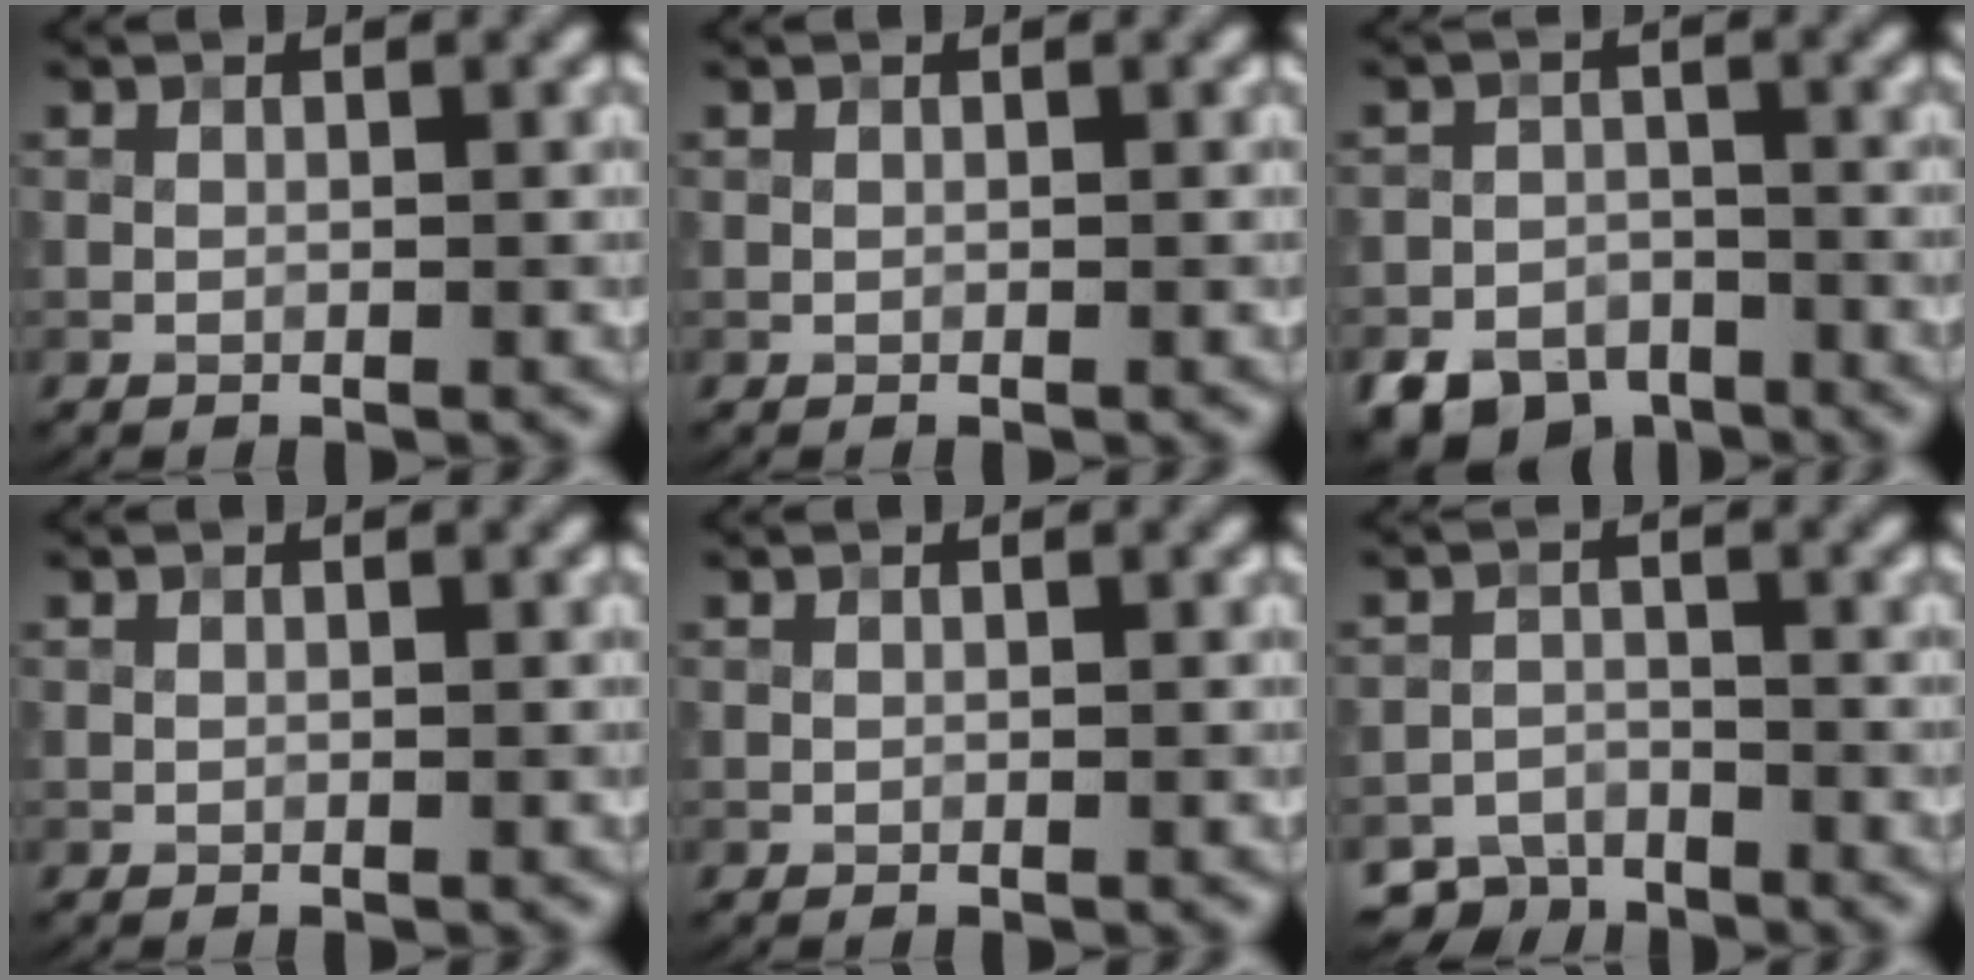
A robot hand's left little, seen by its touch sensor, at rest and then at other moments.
{"total": 0.0}
{"total": 6.3, "force": [-4.5, 4.1, 1.6], "torque": [-0.016, -0.011, -0.072]}
{"total": 0.0}
{"total": 0.0}
{"total": 3.3, "force": [-2.9, 1.6, 0.4], "torque": [0.005, 0.000, -0.052]}